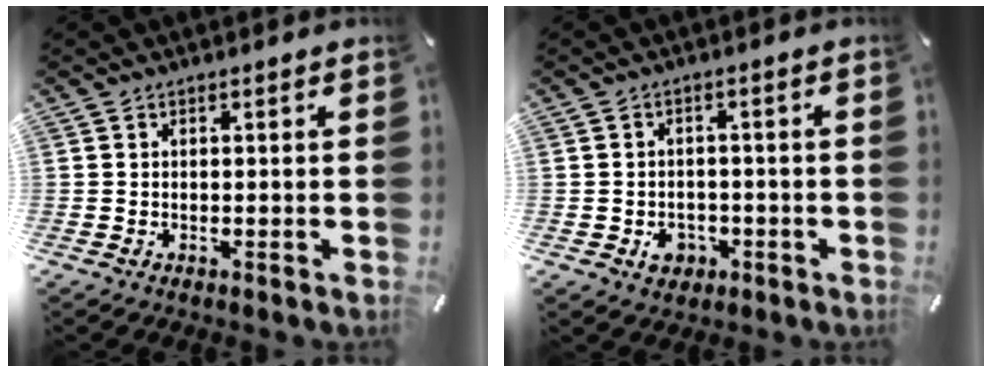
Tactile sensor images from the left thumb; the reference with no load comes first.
{"total": 4.7, "force": [-1.6, 3.9, 2.1], "torque": [-0.033, 0.003, -0.030]}